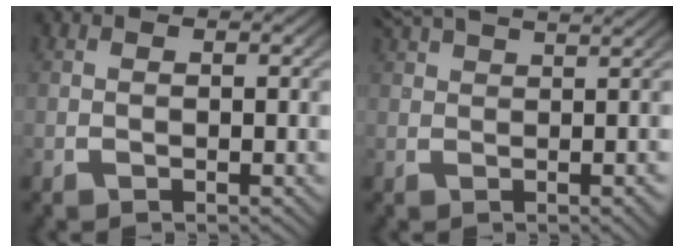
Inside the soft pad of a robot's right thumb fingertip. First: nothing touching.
{"total": 3.5, "force": [2.8, 0.3, 2.1], "torque": [-0.027, 0.005, 0.050]}